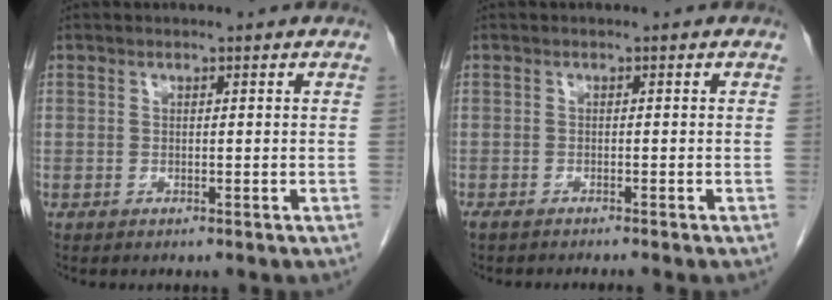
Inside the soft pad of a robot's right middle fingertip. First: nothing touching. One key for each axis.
{"total": 2.6, "fx": -2.3, "fy": -0.2, "fz": 1.2, "tx": -0.013, "ty": -0.001, "tz": -0.033}